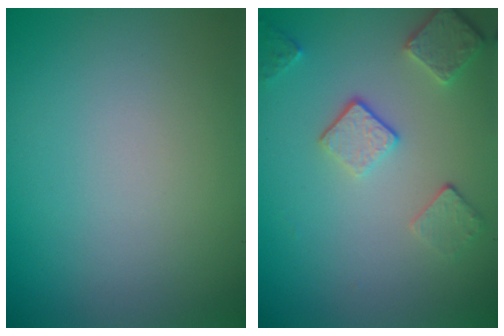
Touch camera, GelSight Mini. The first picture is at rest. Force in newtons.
{"total": 3.7, "press": 3.0, "slide": 2.3}